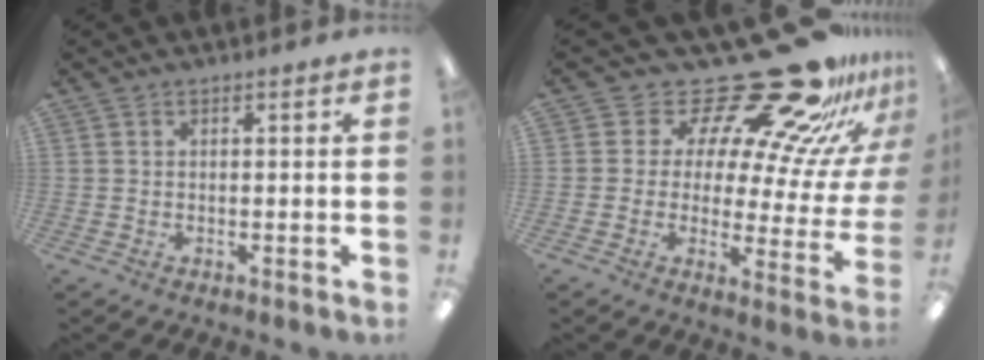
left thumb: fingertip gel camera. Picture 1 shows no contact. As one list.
[{"total": 23.5, "force": [18.7, 8.5, 11.6], "torque": [-0.146, -0.159, 0.311]}]